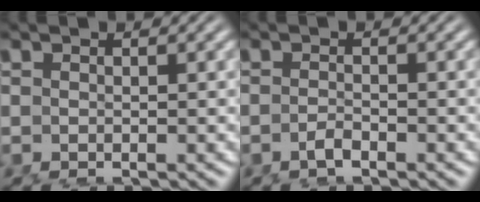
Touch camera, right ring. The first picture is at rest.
{"total": 1.0, "force": [-0.8, -0.5, 0.3], "torque": [-0.001, 0.003, -0.017]}